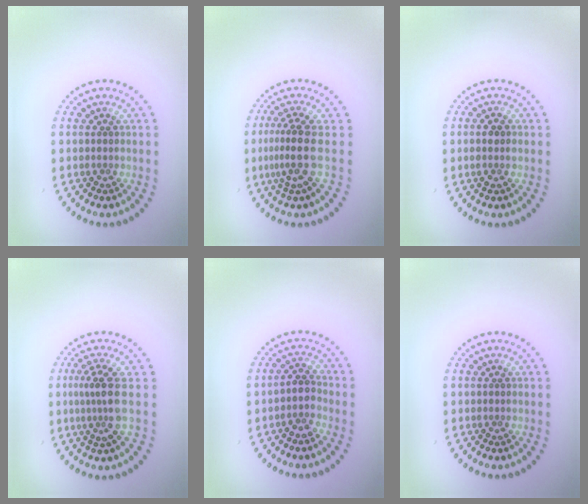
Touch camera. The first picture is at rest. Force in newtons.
{"total": 3.4, "press": 2.5, "slide": 2.3}
{"total": 1.5, "press": 1.4, "slide": 0.4}
{"total": 3.2, "press": 2.4, "slide": 2.0}
{"total": 2.1, "press": 1.7, "slide": 1.3}
{"total": 0.0}